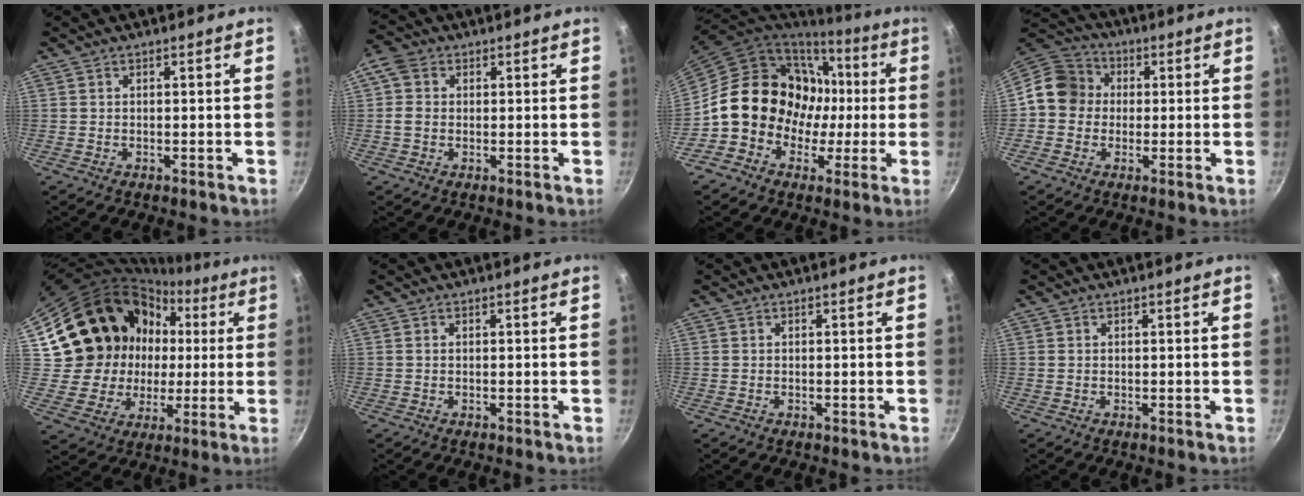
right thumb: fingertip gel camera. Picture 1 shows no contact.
{"total": 4.7, "force": [0.4, 3.9, 2.7], "torque": [-0.045, 0.007, -0.006]}
{"total": 18.1, "force": [-0.6, 15.8, 8.9], "torque": [-0.098, 0.043, -0.010]}
{"total": 10.1, "force": [0.3, 9.1, 4.3], "torque": [-0.044, 0.025, -0.019]}
{"total": 20.9, "force": [3.7, 18.3, 9.3], "torque": [-0.143, 0.028, 0.084]}
{"total": 0.0}
{"total": 0.0}
{"total": 0.0}